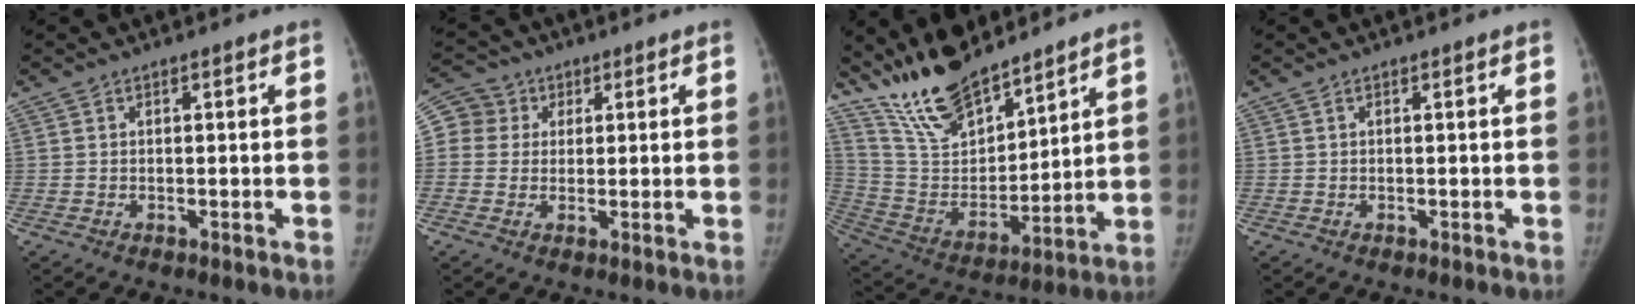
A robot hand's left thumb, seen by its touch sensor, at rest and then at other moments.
{"total": 8.5, "force": [2.2, 8.0, 1.6], "torque": [-0.021, 0.021, 0.038]}
{"total": 16.6, "force": [14.1, 5.5, 6.9], "torque": [-0.097, -0.074, 0.278]}
{"total": 0.0}